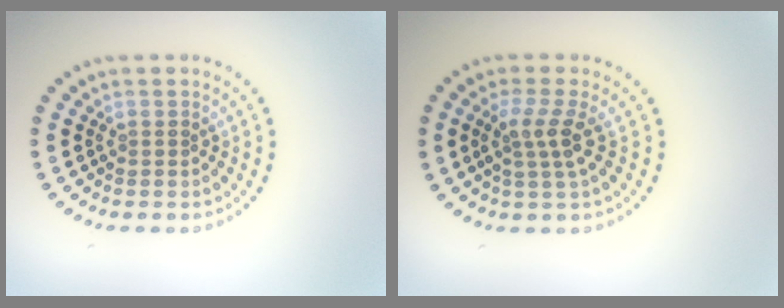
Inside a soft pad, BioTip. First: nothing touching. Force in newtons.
{"total": 2.6, "press": 2.0, "slide": 1.7}